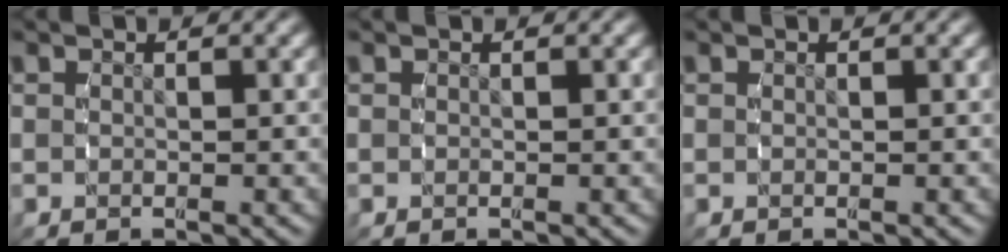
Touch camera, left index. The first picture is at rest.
{"total": 0.0}
{"total": 0.0}